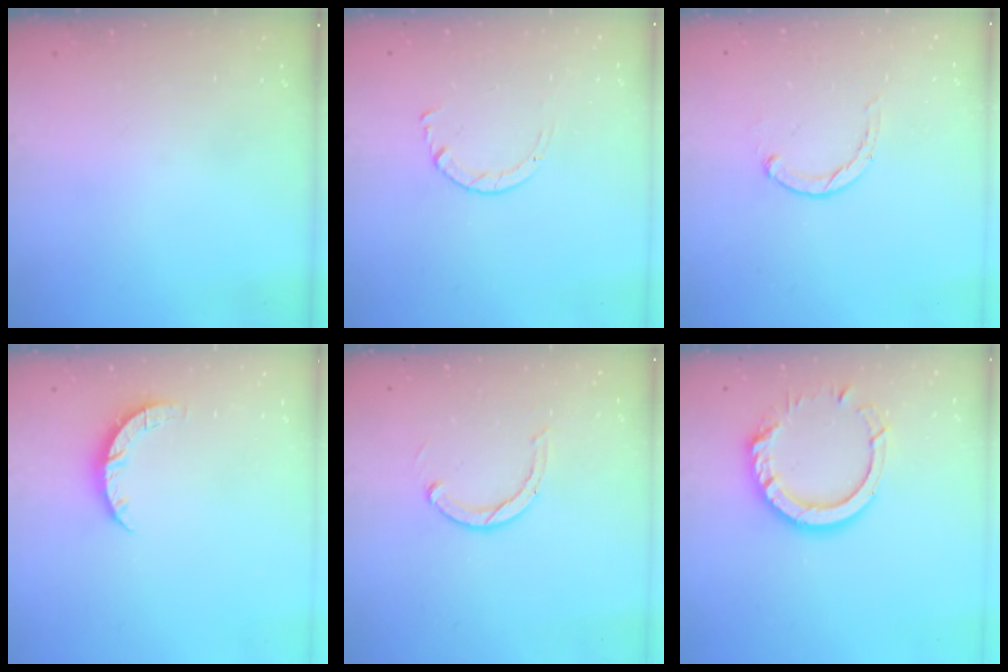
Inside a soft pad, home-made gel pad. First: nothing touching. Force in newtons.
{"total": 1.7, "press": 1.7, "slide": 0.2}
{"total": 0.6, "press": 0.6, "slide": 0.2}
{"total": 4.4, "press": 4.4, "slide": 0.3}
{"total": 2.9, "press": 2.9, "slide": 0.4}
{"total": 13.0, "press": 12.9, "slide": 1.2}